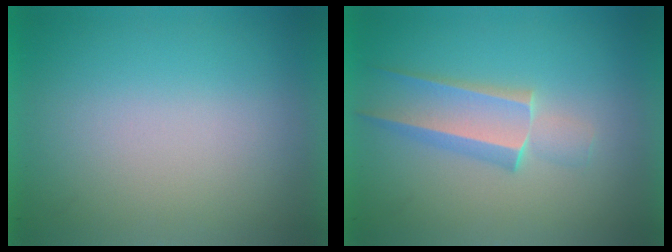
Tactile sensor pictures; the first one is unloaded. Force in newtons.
{"total": 2.2}